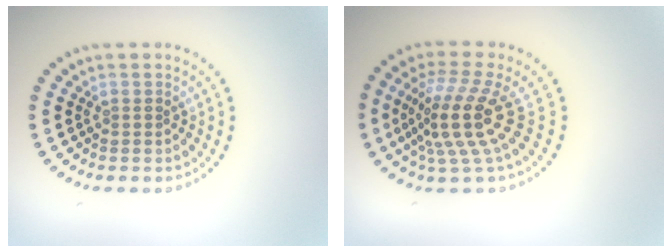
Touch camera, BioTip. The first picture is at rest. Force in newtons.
{"total": 5.1, "press": 3.7, "slide": 3.5}